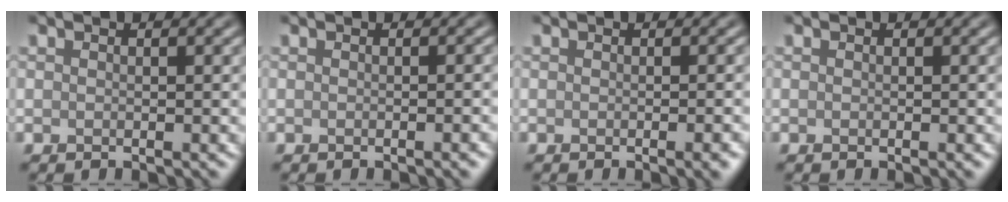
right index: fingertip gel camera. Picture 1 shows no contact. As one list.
[{"total": 1.6, "force": [-0.5, 0.4, 1.4], "torque": [-0.008, 0.002, -0.008]}, {"total": 2.2, "force": [-0.7, 0.7, 2.0], "torque": [-0.012, 0.001, -0.008]}, {"total": 0.6, "force": [-0.2, 0.1, 0.6], "torque": [-0.004, 0.001, -0.004]}]